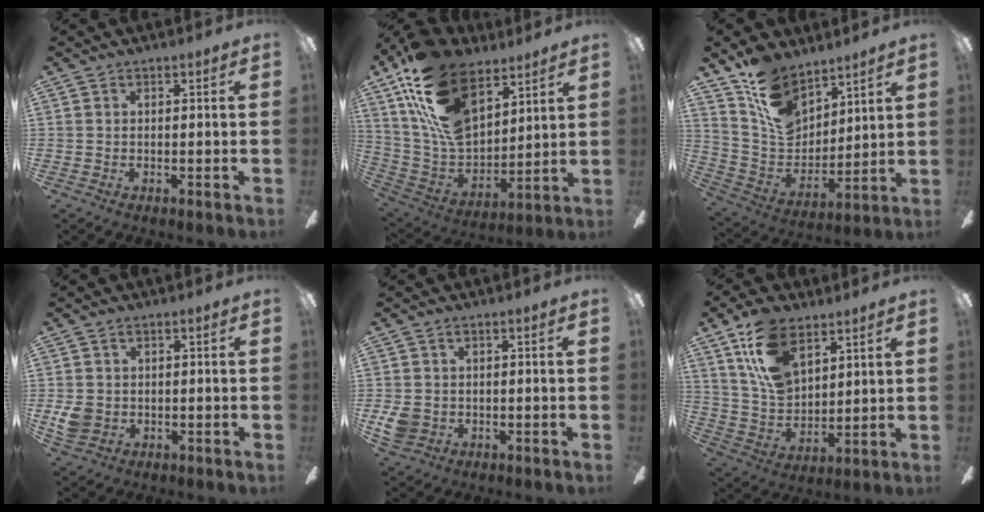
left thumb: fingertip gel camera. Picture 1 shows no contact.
{"total": 23.2, "force": [13.3, 12.9, 14.1], "torque": [-0.283, -0.062, 0.245]}
{"total": 14.4, "force": [9.5, 9.0, 6.1], "torque": [-0.116, -0.054, 0.189]}
{"total": 5.0, "force": [-0.5, 4.3, 2.4], "torque": [-0.049, 0.004, -0.008]}
{"total": 4.7, "force": [-0.6, 4.1, 2.3], "torque": [-0.045, 0.006, -0.011]}
{"total": 15.8, "force": [9.0, 9.4, 9.0], "torque": [-0.194, -0.022, 0.171]}